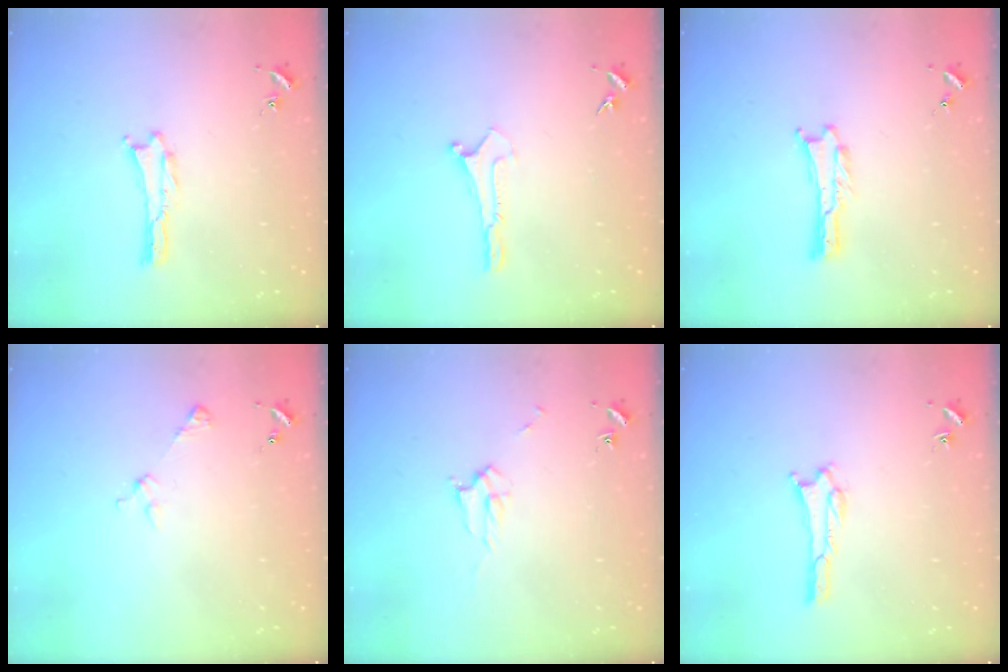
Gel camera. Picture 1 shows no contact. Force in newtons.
{"total": 0.0}
{"total": 0.0}
{"total": 2.9, "press": 2.9, "slide": 0.3}
{"total": 2.3, "press": 2.3, "slide": 0.3}
{"total": 1.5, "press": 1.5, "slide": 0.2}